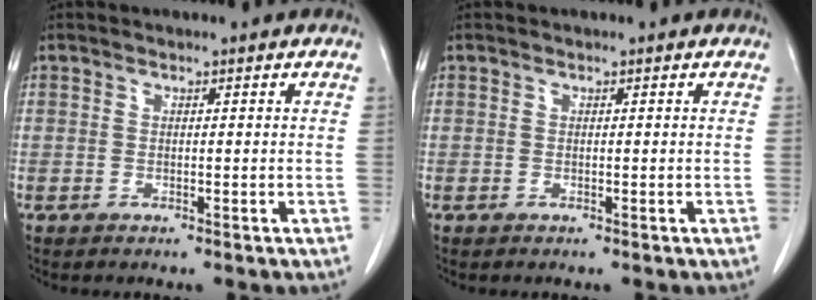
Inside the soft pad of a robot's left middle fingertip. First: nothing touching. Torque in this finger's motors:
{"motor_torque": [-0.01, 0.00, 0.04, 0.00]}